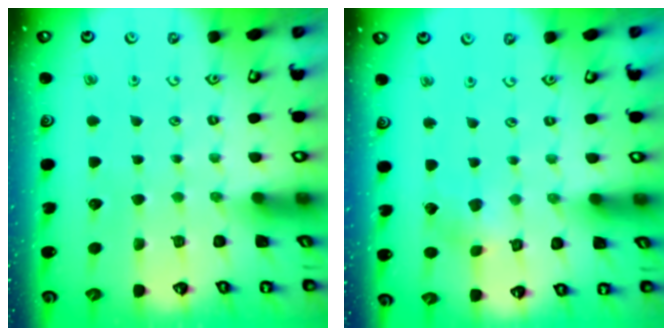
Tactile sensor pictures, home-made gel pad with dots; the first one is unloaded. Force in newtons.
{"total": 2.8, "press": 2.8, "slide": 0.2}